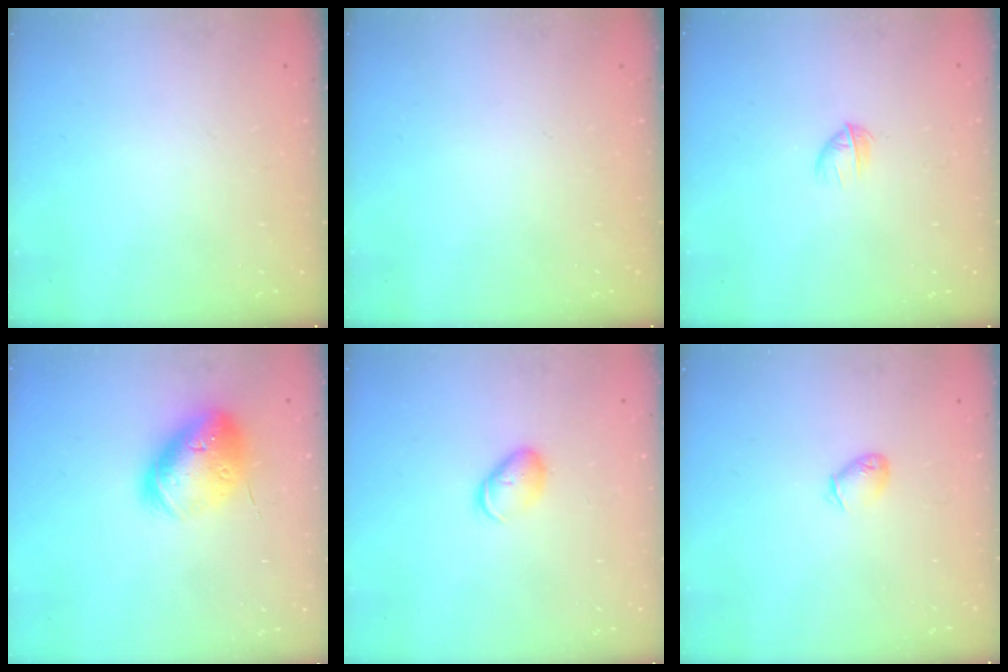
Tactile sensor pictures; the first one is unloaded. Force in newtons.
{"total": 0.0}
{"total": 3.3, "press": 3.2, "slide": 1.0}
{"total": 19.2, "press": 18.9, "slide": 3.0}
{"total": 6.7, "press": 6.6, "slide": 0.7}
{"total": 4.1, "press": 4.0, "slide": 0.9}